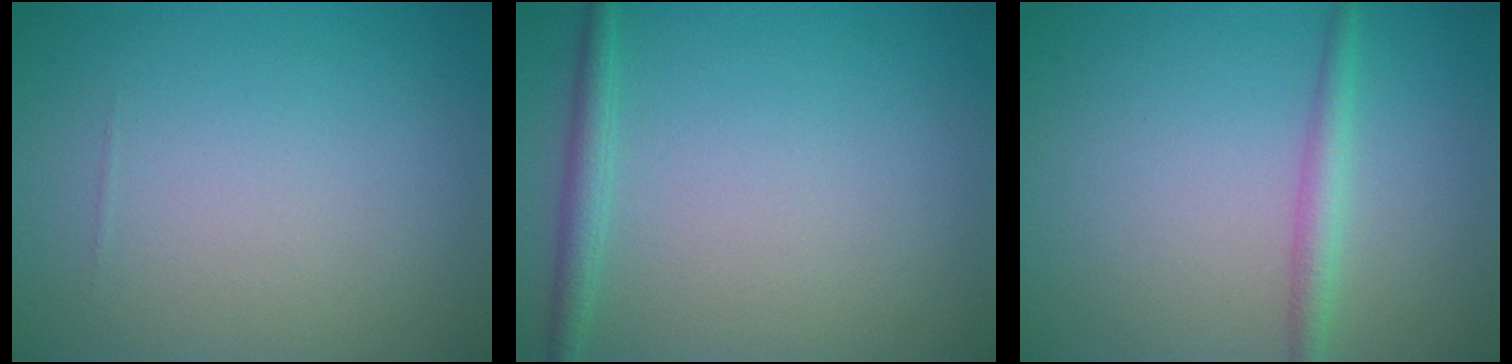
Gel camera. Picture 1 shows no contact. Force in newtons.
{"total": 1.8, "press": 1.8, "slide": 0.1}
{"total": 2.0, "press": 2.0, "slide": 0.0}